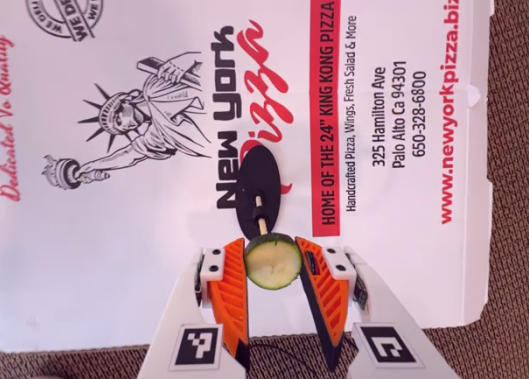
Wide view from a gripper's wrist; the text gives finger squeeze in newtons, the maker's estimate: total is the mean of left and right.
{"total": 8.2, "left": 7.8, "right": 8.7}